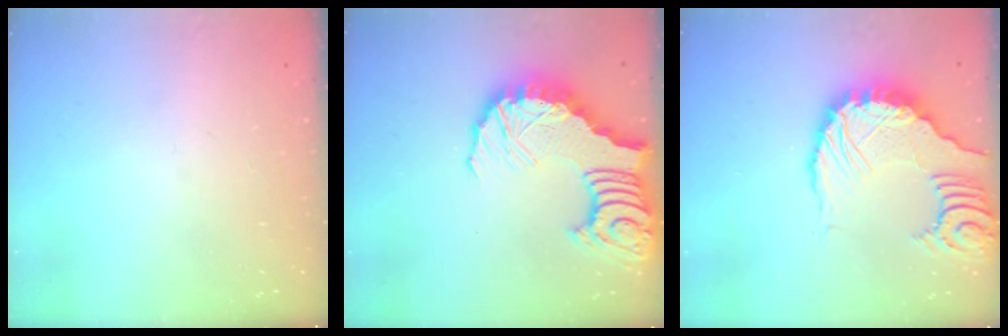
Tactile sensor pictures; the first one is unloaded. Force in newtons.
{"total": 16.7, "press": 16.5, "slide": 2.3}
{"total": 11.1, "press": 11.1, "slide": 1.3}